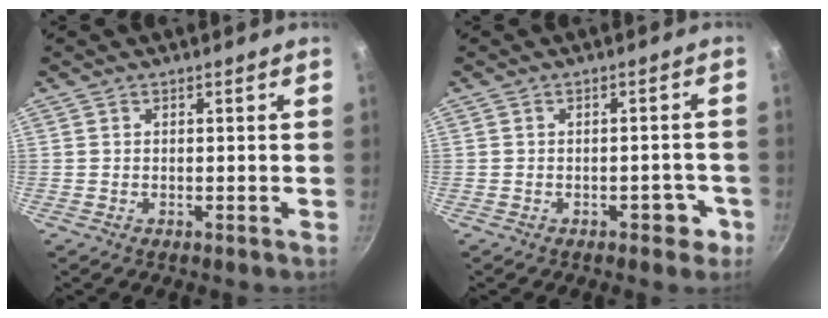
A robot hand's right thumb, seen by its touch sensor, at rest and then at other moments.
{"total": 3.7, "force": [-1.8, 2.3, 2.2], "torque": [-0.004, 0.026, -0.013]}